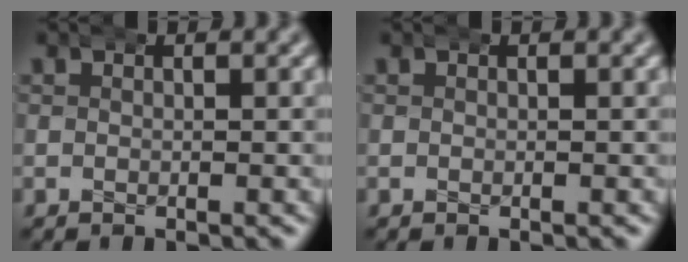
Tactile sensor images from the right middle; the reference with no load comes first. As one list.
[{"total": 0.0}]